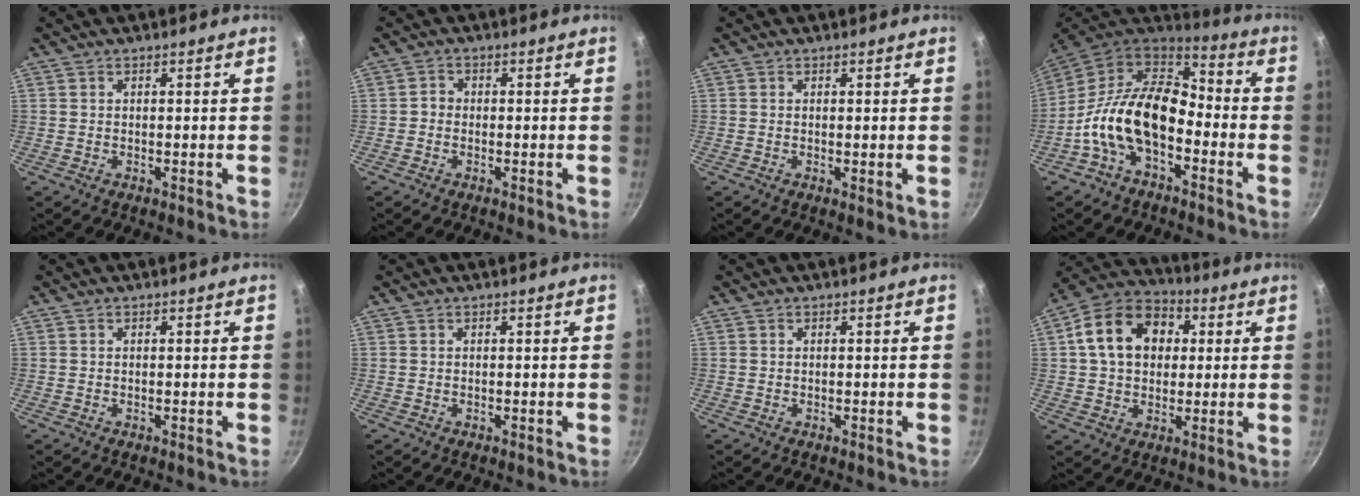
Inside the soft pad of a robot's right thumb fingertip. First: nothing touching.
{"total": 1.6, "force": [-0.5, 1.4, 0.6], "torque": [-0.003, 0.009, -0.014]}
{"total": 1.1, "force": [0.1, 0.1, 1.0], "torque": [-0.017, -0.007, -0.002]}
{"total": 17.1, "force": [-4.4, 10.3, 12.9], "torque": [-0.208, 0.050, -0.098]}
{"total": 0.0}
{"total": 0.0}
{"total": 0.0}
{"total": 15.2, "force": [3.1, 11.5, 9.4], "torque": [-0.135, 0.025, 0.036]}